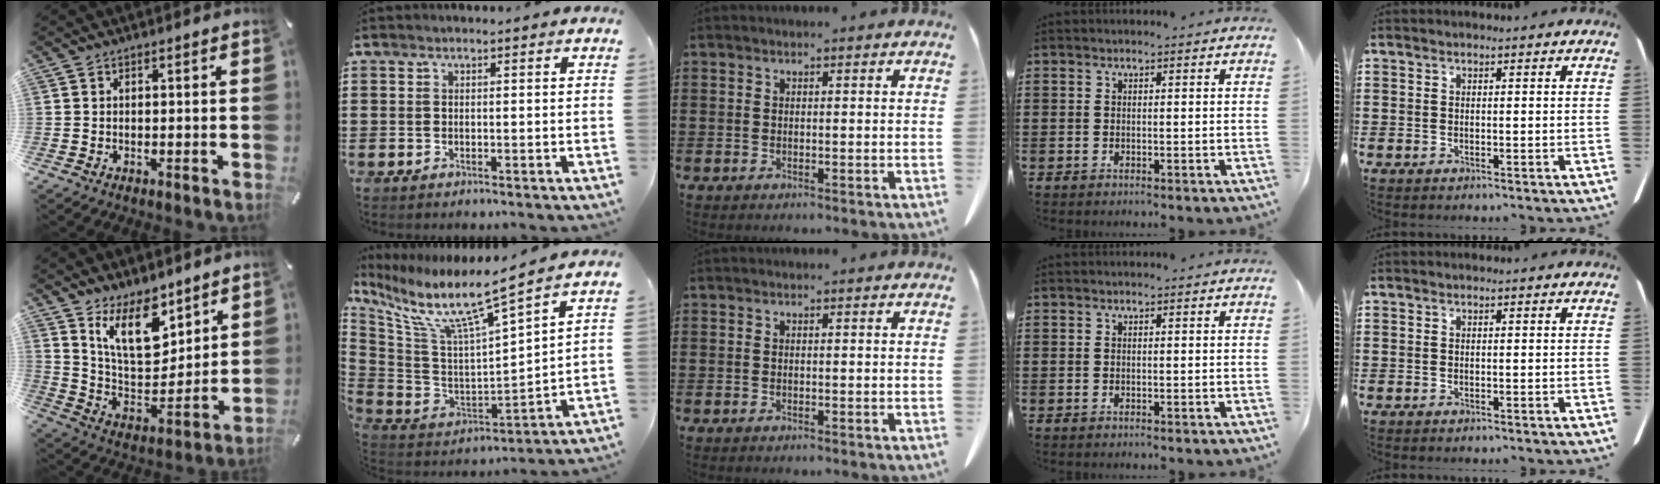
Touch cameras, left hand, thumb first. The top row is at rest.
{"thumb": {"total": 15.5, "force": [10.2, 7.8, 8.7], "torque": [-0.156, -0.054, 0.190]}, "index": {"total": 9.9, "force": [7.0, 0.5, 7.0], "torque": [-0.163, -0.057, 0.109]}}